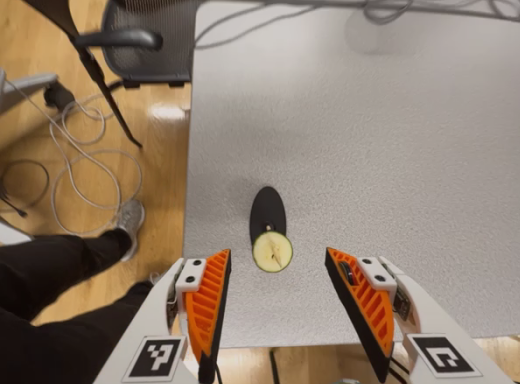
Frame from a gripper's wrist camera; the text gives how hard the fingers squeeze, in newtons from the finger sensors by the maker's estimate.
{"total": 0.6, "left": 0.5, "right": 0.6}